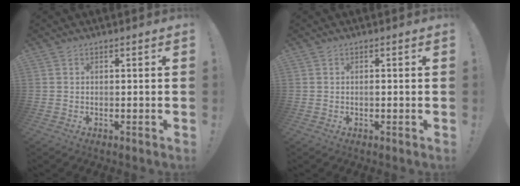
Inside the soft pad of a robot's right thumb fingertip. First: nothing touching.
{"total": 0.8, "force": [-0.2, 0.7, -0.1], "torque": [0.009, -0.002, -0.007]}